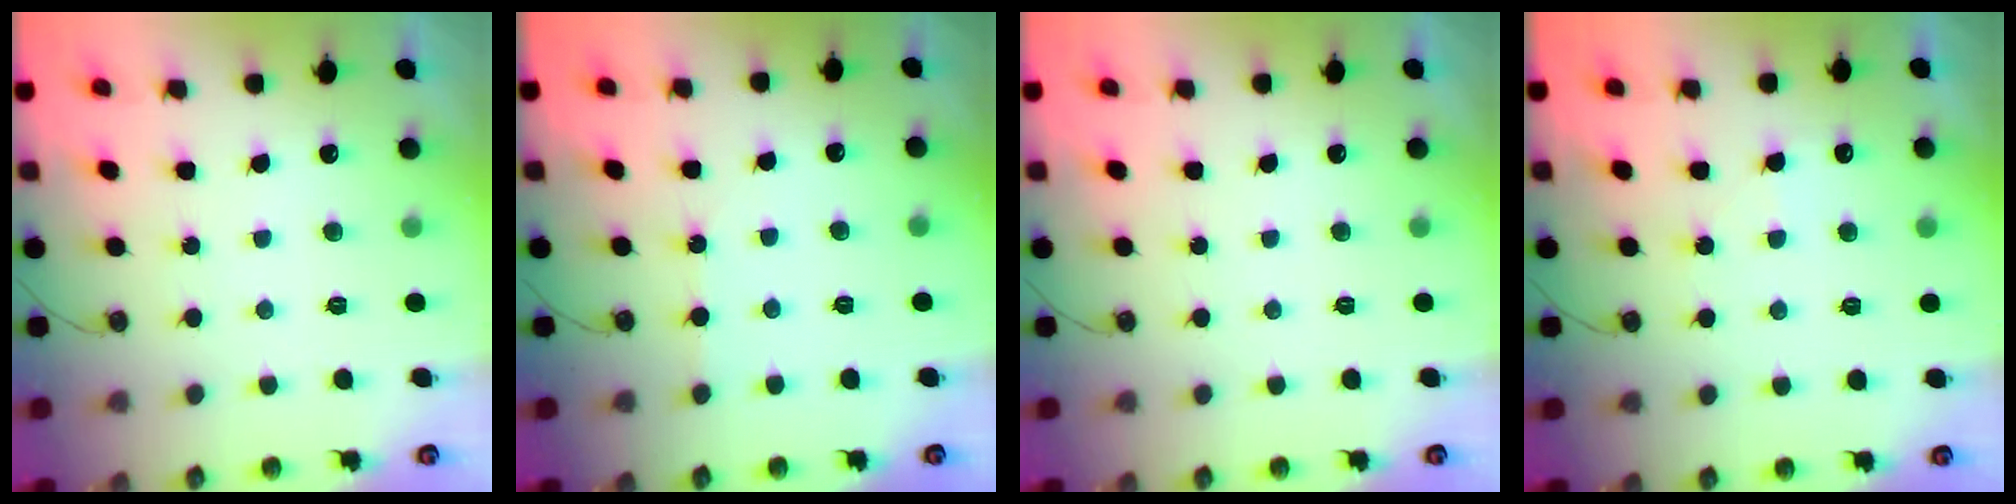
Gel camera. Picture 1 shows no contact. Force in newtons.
{"total": 1.3, "press": 1.2, "slide": 0.3}
{"total": 0.0}
{"total": 3.8, "press": 3.7, "slide": 0.5}